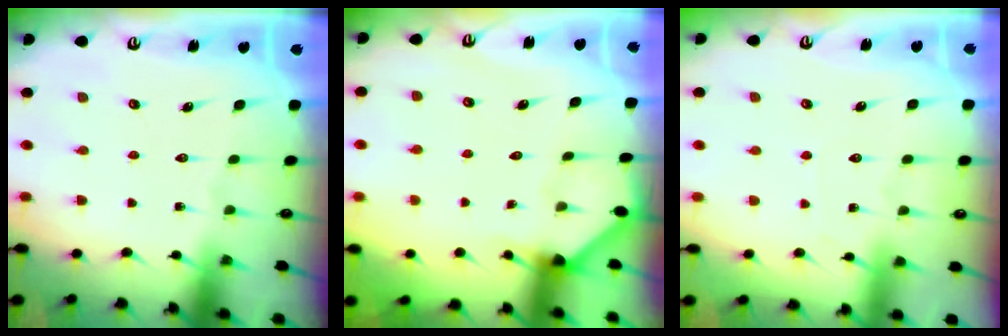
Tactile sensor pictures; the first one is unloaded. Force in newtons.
{"total": 1.9, "press": 1.9, "slide": 0.2}
{"total": 2.9, "press": 2.8, "slide": 0.4}